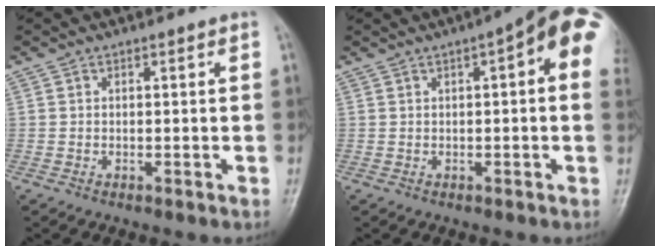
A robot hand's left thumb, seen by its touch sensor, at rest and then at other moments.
{"total": 11.6, "force": [3.5, 3.2, 10.6], "torque": [-0.122, 0.018, 0.031]}